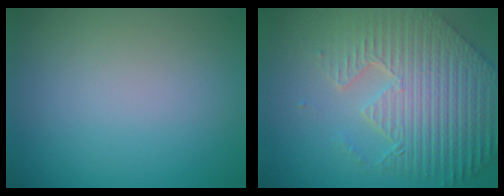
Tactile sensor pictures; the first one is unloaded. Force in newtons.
{"total": 9.2, "press": 6.5, "slide": 6.5}